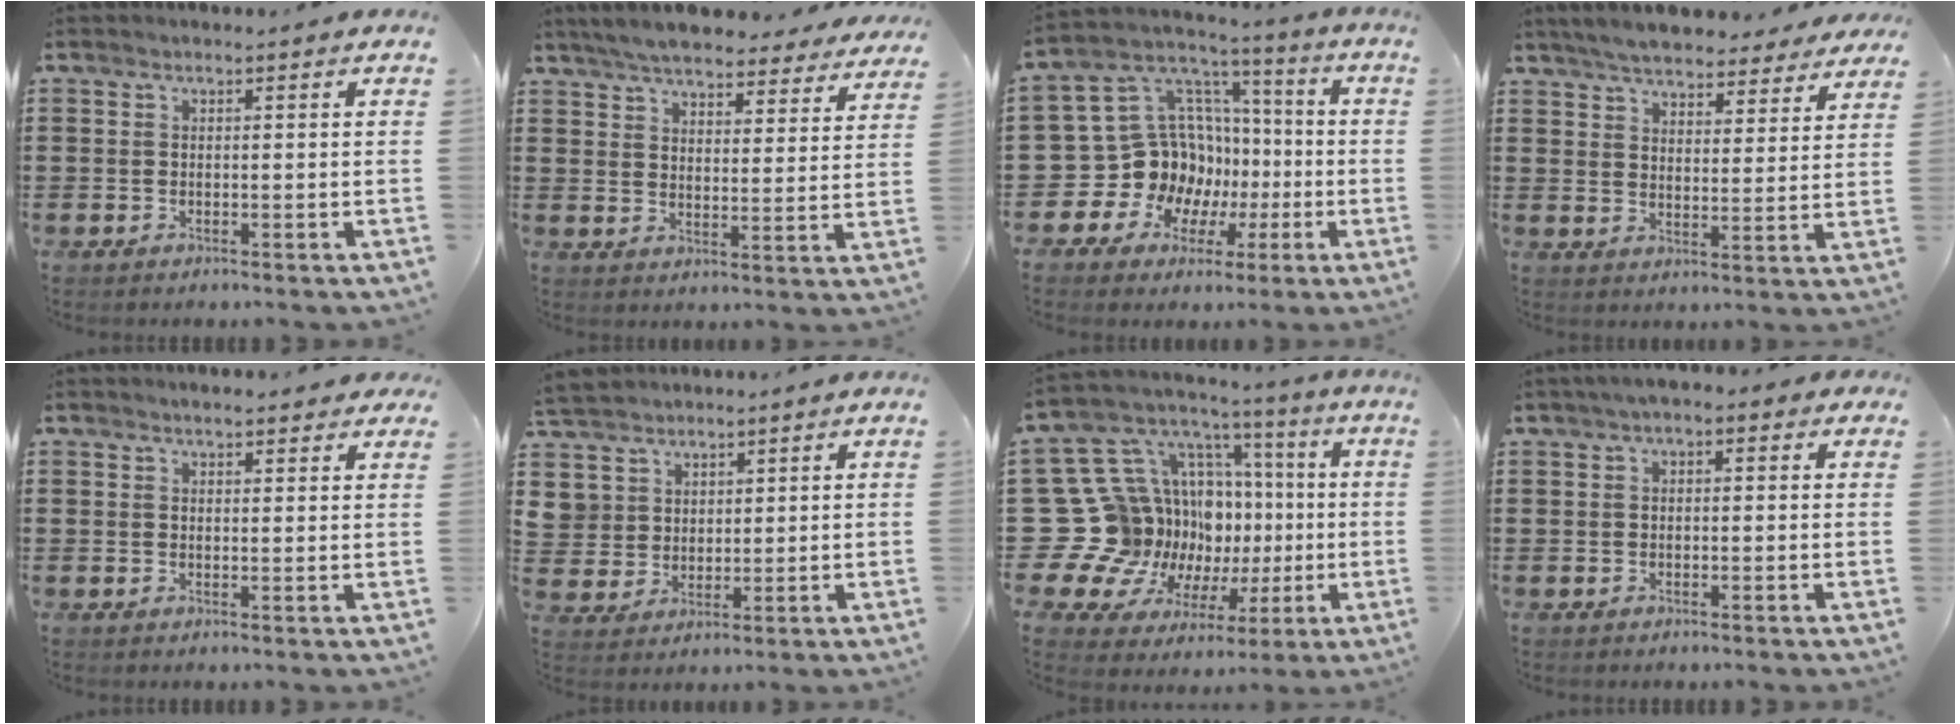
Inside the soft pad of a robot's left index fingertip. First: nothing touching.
{"total": 5.9, "force": [5.7, 0.4, 1.5], "torque": [-0.053, -0.026, 0.102]}
{"total": 13.8, "force": [-2.0, 12.9, 4.3], "torque": [-0.134, -0.031, -0.012]}
{"total": 5.4, "force": [5.3, 0.6, 1.0], "torque": [-0.044, -0.022, 0.095]}
{"total": 2.0, "force": [1.8, 0.4, 0.6], "torque": [-0.015, 0.007, 0.035]}
{"total": 5.2, "force": [3.5, 3.8, -0.3], "torque": [-0.025, -0.003, 0.067]}
{"total": 18.3, "force": [-0.9, 16.8, 7.1], "torque": [-0.175, -0.037, 0.030]}
{"total": 1.7, "force": [0.2, 1.0, 1.4], "torque": [-0.029, 0.007, 0.001]}